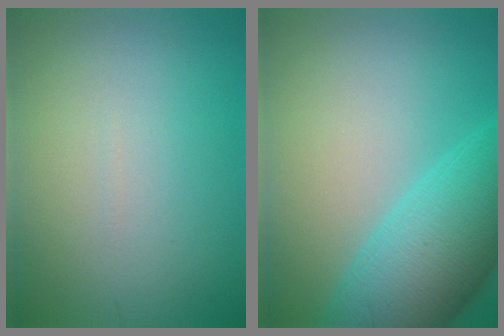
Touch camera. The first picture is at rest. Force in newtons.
{"total": 9.3, "press": 9.3, "slide": 0.4}